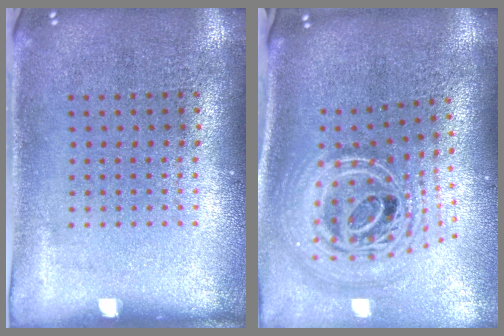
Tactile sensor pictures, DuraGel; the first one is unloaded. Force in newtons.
{"total": 2.9, "press": 2.0, "slide": 2.1}